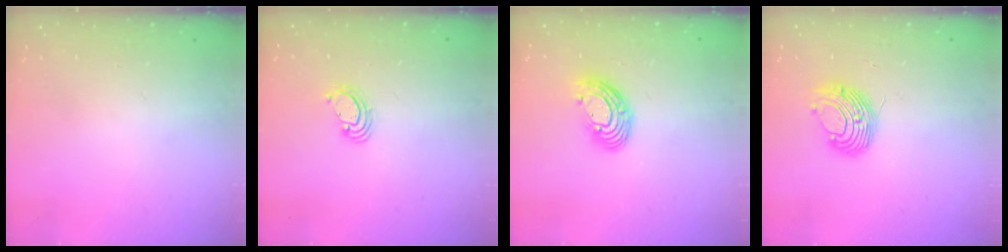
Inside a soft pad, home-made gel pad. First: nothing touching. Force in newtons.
{"total": 2.8, "press": 2.8, "slide": 0.2}
{"total": 10.8, "press": 10.8, "slide": 0.9}
{"total": 11.4, "press": 11.3, "slide": 1.1}